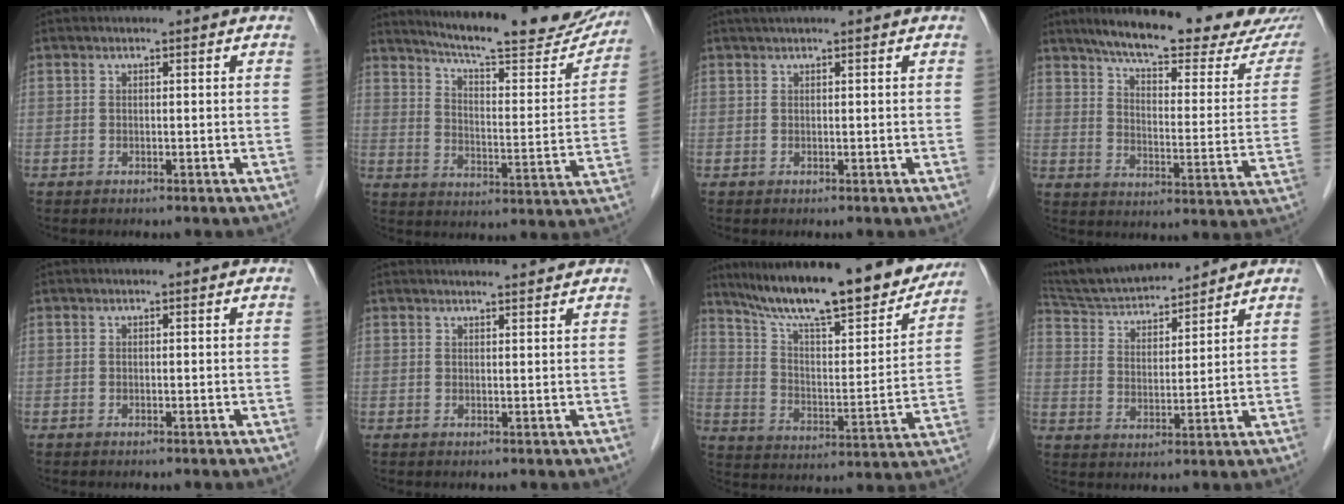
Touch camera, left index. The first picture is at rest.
{"total": 22.7, "force": [20.6, 3.0, 9.0], "torque": [-0.129, -0.049, 0.268]}
{"total": 3.0, "force": [2.6, 0.0, 1.6], "torque": [-0.019, 0.029, 0.039]}
{"total": 23.3, "force": [19.9, 3.7, 11.4], "torque": [-0.159, -0.030, 0.256]}
{"total": 0.0}
{"total": 5.4, "force": [5.3, 0.1, 1.2], "torque": [-0.015, 0.014, 0.059]}
{"total": 24.4, "force": [20.7, 3.8, 12.3], "torque": [-0.200, -0.014, 0.301]}
{"total": 13.7, "force": [12.8, 2.0, 4.5], "torque": [-0.086, 0.021, 0.226]}